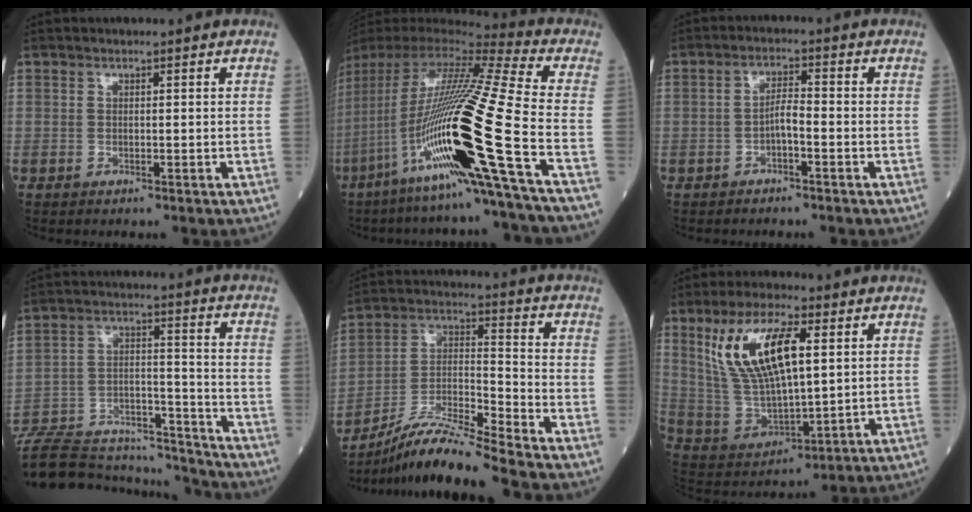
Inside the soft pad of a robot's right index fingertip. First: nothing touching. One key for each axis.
{"total": 28.1, "fx": -9.3, "fy": -0.4, "fz": 26.5, "tx": -0.498, "ty": -0.038, "tz": -0.179}
{"total": 2.7, "fx": -1.1, "fy": 0.5, "fz": 2.4, "tx": -0.041, "ty": 0.005, "tz": -0.020}
{"total": 21.9, "fx": -20.5, "fy": 4.3, "fz": 6.5, "tx": -0.144, "ty": 0.014, "tz": -0.319}
{"total": 13.2, "fx": -11.7, "fy": -1.7, "fz": 5.8, "tx": -0.113, "ty": -0.003, "tz": -0.214}
{"total": 14.9, "fx": 5.3, "fy": 4.7, "fz": 13.1, "tx": -0.276, "ty": 0.011, "tz": 0.112}